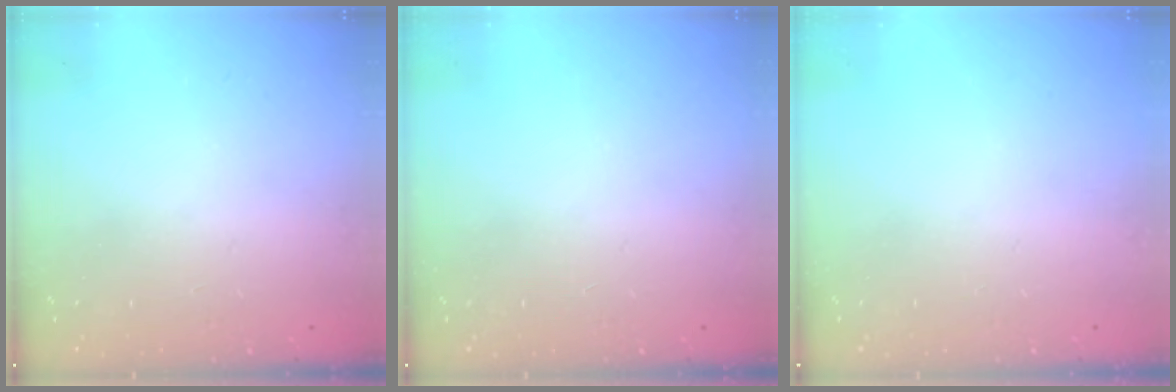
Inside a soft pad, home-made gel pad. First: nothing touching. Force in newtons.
{"total": 0.0}
{"total": 0.0}